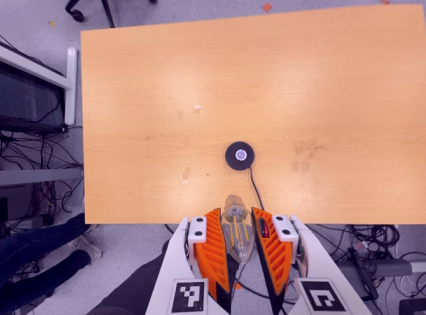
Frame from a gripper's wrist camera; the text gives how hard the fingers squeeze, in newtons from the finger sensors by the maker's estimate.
{"total": 13.9, "left": 14.7, "right": 13.0}